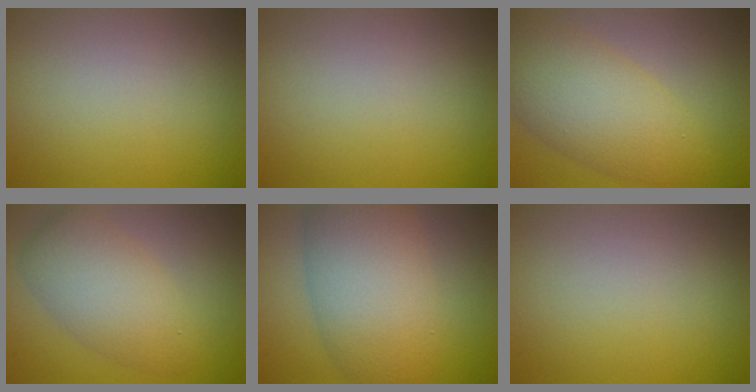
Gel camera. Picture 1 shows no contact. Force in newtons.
{"total": 0.0}
{"total": 6.9, "press": 6.9, "slide": 0.2}
{"total": 5.2, "press": 5.2, "slide": 0.3}
{"total": 8.6, "press": 8.6, "slide": 0.3}
{"total": 0.0}